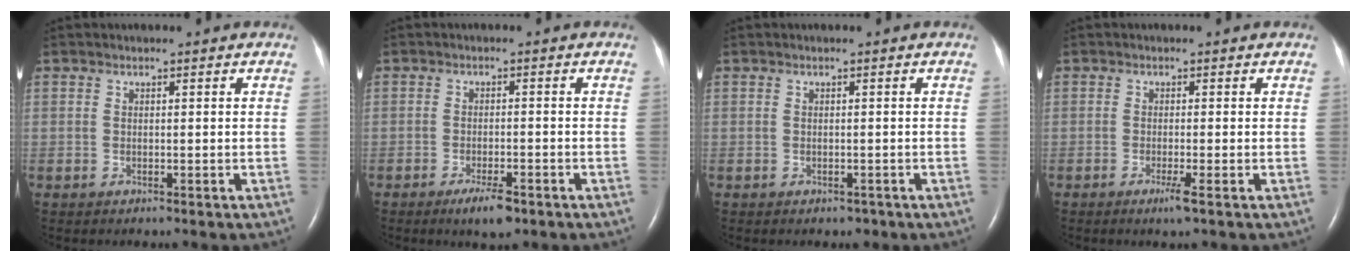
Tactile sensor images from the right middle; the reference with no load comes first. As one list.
[{"total": 4.0, "force": [-2.6, 0.9, 2.9], "torque": [-0.057, -0.005, -0.040]}, {"total": 0.9, "force": [-0.6, 0.6, 0.2], "torque": [-0.002, 0.001, -0.005]}, {"total": 1.7, "force": [-0.9, -0.3, 1.4], "torque": [-0.029, -0.006, -0.017]}]